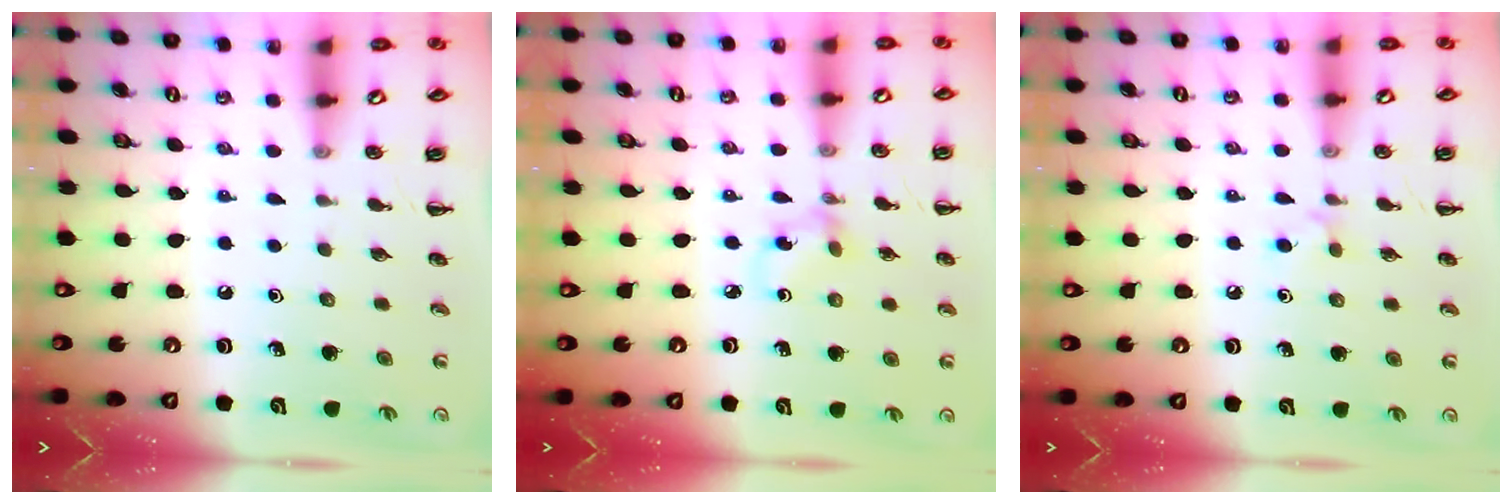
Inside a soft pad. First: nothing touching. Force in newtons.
{"total": 2.8, "press": 2.6, "slide": 1.0}
{"total": 3.8, "press": 3.6, "slide": 1.4}